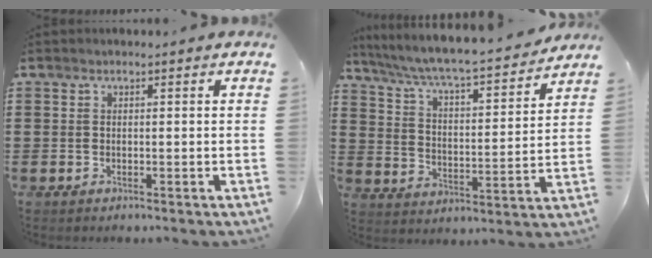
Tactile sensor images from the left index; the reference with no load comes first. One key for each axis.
{"total": 5.6, "fx": 5.1, "fy": 0.0, "fz": 2.3, "tx": -0.069, "ty": -0.042, "tz": 0.078}